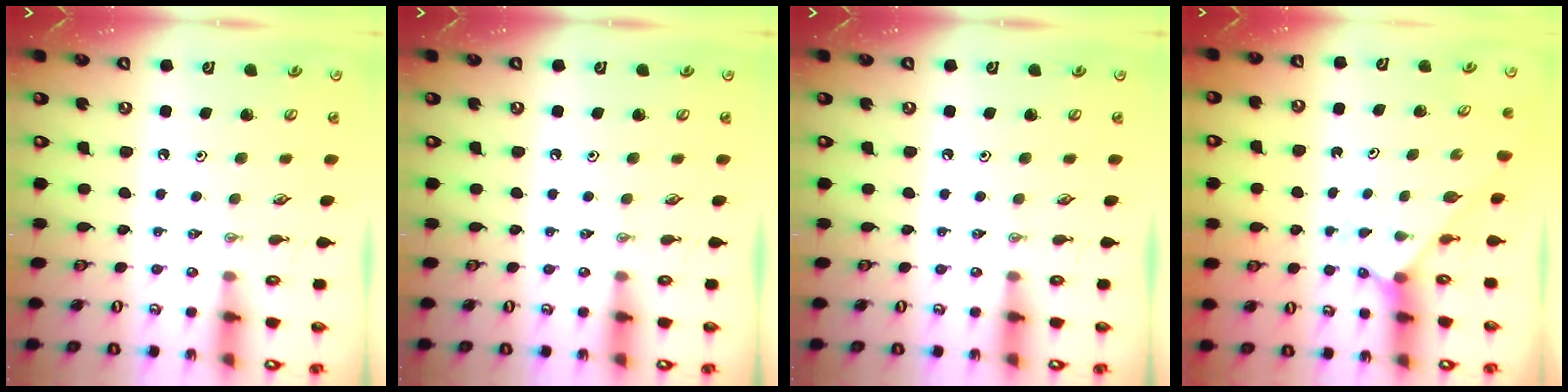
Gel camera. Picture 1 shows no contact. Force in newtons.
{"total": 0.0}
{"total": 0.0}
{"total": 2.4, "press": 2.4, "slide": 0.2}